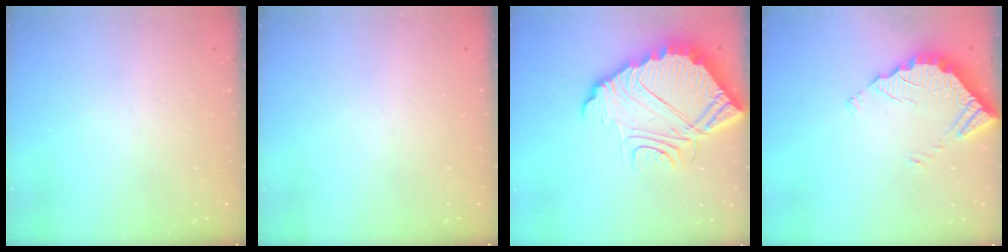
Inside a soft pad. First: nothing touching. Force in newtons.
{"total": 0.0}
{"total": 14.2, "press": 14.1, "slide": 1.2}
{"total": 3.6, "press": 3.6, "slide": 0.2}